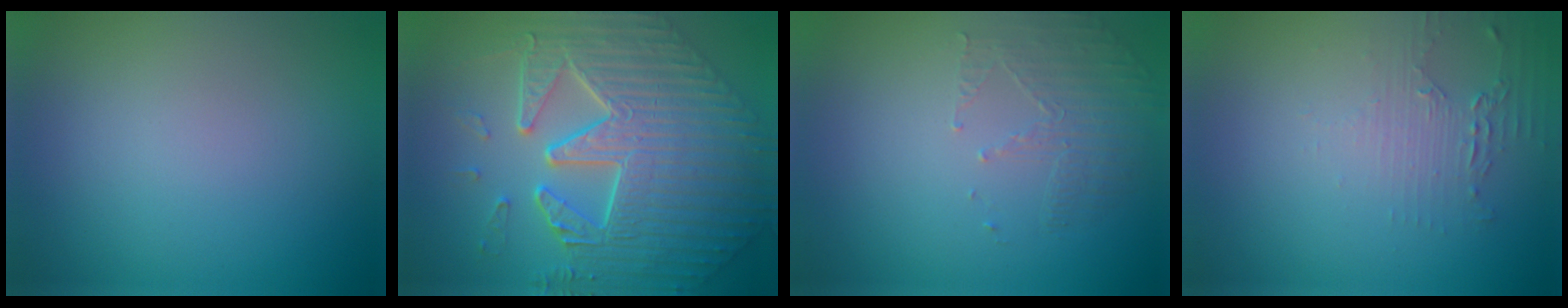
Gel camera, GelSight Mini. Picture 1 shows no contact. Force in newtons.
{"total": 10.1, "press": 7.5, "slide": 6.8}
{"total": 1.7, "press": 0.9, "slide": 1.4}
{"total": 1.7, "press": 1.7, "slide": 0.3}